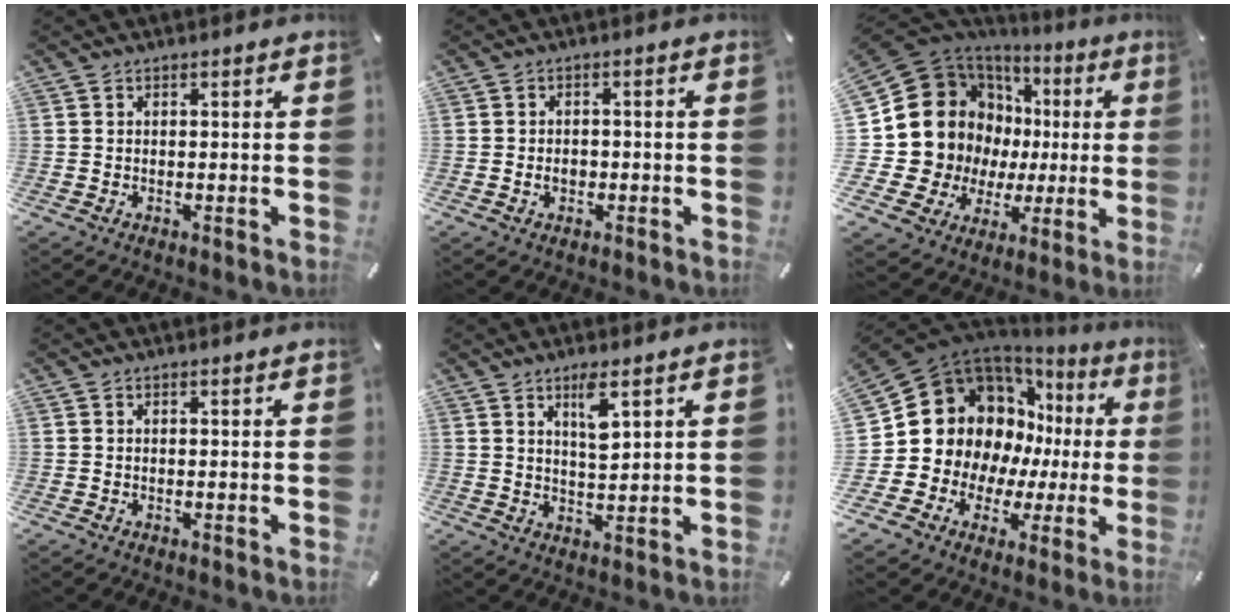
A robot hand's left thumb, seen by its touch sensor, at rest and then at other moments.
{"total": 2.9, "force": [-0.9, 2.1, 1.8], "torque": [-0.034, 0.006, -0.016]}
{"total": 21.5, "force": [4.0, 18.0, 11.0], "torque": [-0.225, -0.040, 0.102]}
{"total": 0.0}
{"total": 5.8, "force": [3.4, 1.4, 4.5], "torque": [-0.081, -0.013, 0.055]}
{"total": 18.0, "force": [5.1, 15.0, 8.5], "torque": [-0.153, -0.046, 0.117]}